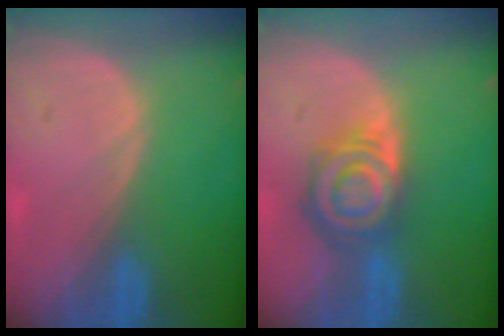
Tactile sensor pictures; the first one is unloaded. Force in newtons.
{"total": 7.9, "press": 7.0, "slide": 3.8}